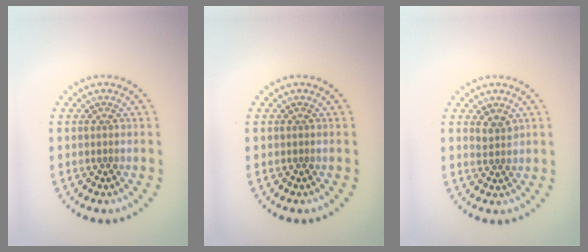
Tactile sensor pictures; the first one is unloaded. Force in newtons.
{"total": 0.0}
{"total": 1.5, "press": 1.2, "slide": 0.9}